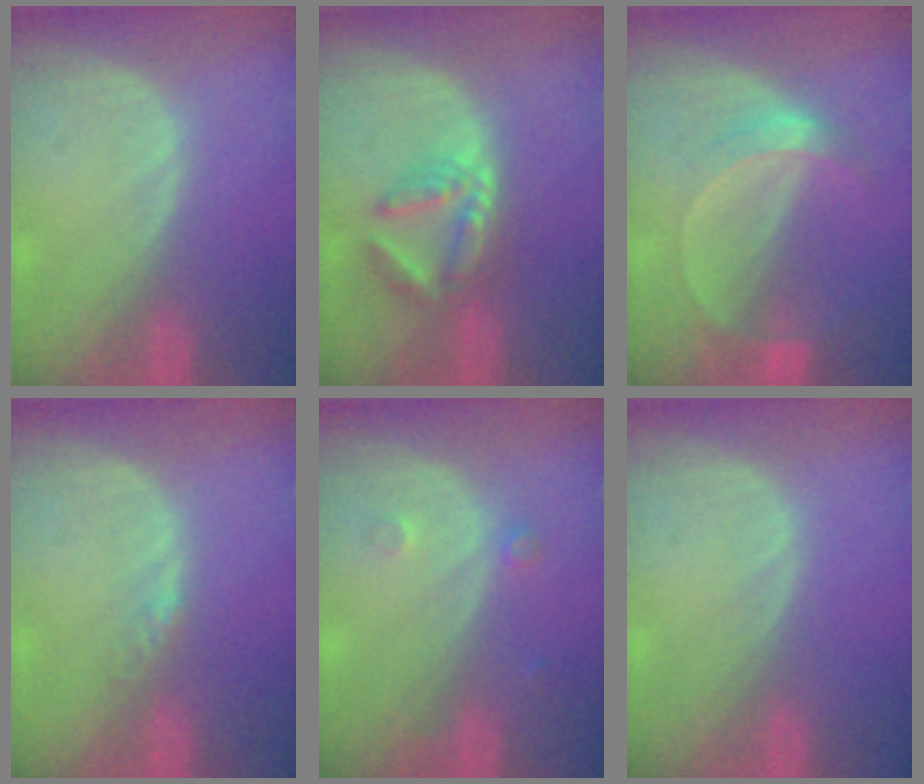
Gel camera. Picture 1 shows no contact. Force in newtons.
{"total": 6.2, "press": 5.7, "slide": 2.5}
{"total": 5.0, "press": 4.5, "slide": 2.2}
{"total": 1.4, "press": 1.1, "slide": 0.8}
{"total": 1.5, "press": 1.5, "slide": 0.1}
{"total": 0.0}